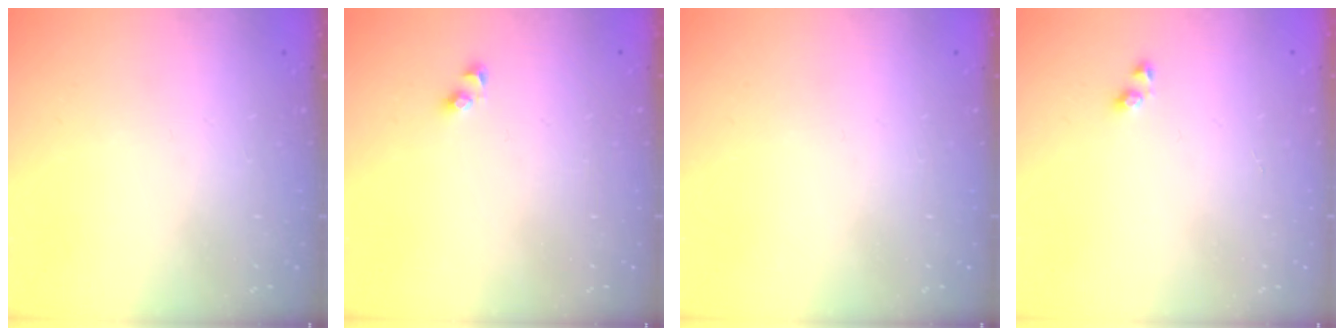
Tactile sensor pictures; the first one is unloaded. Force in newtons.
{"total": 2.3, "press": 2.3, "slide": 0.2}
{"total": 0.0}
{"total": 2.4, "press": 2.0, "slide": 1.3}